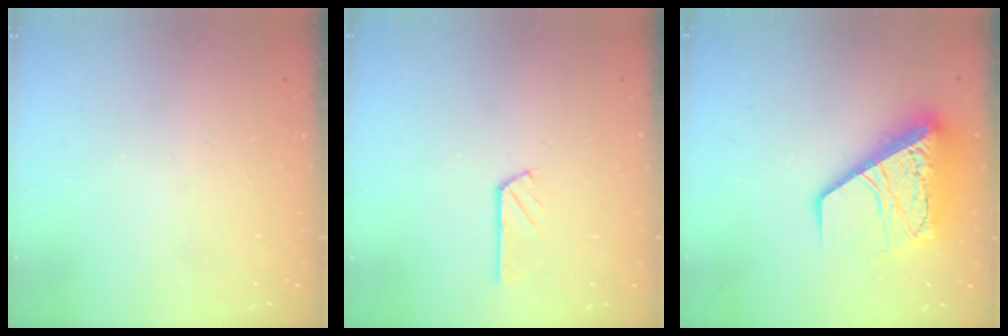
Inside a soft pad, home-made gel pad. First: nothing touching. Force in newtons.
{"total": 2.7, "press": 2.7, "slide": 0.1}
{"total": 15.8, "press": 15.7, "slide": 1.7}